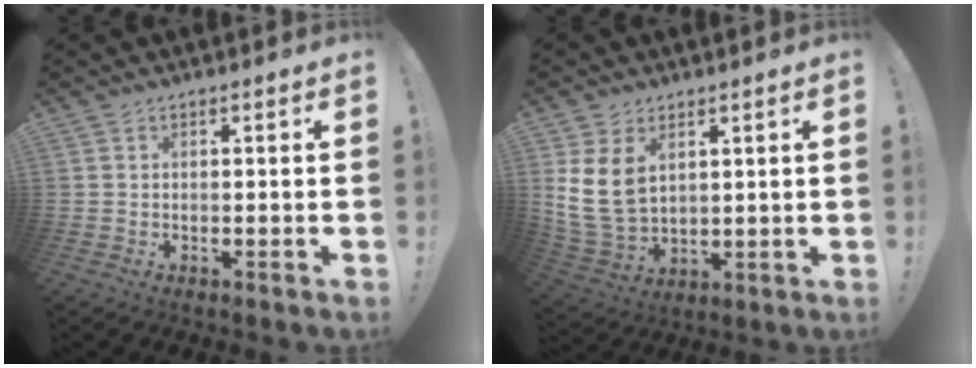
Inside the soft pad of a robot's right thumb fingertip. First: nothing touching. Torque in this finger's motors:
{"motor_torque": [0.76, 0.82, 0.72, -0.31, 0.32]}